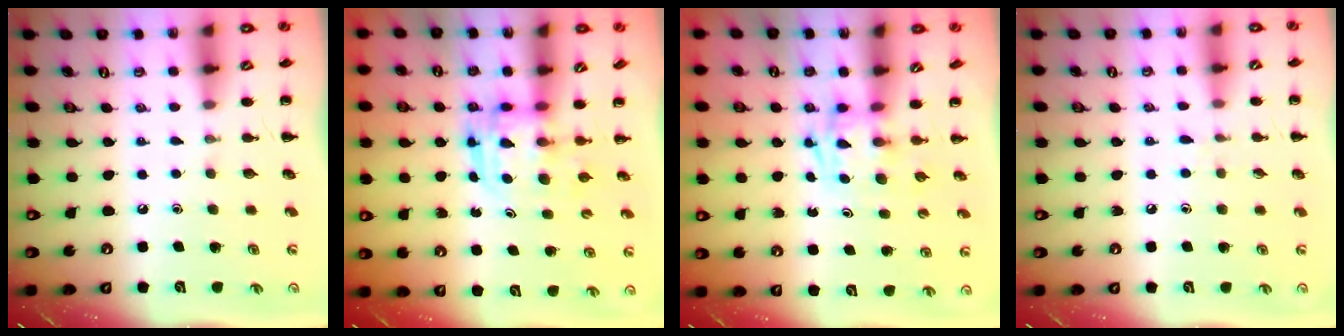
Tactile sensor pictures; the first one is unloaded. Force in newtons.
{"total": 3.0, "press": 3.0, "slide": 0.3}
{"total": 2.9, "press": 2.9, "slide": 0.1}
{"total": 5.6, "press": 5.0, "slide": 2.4}